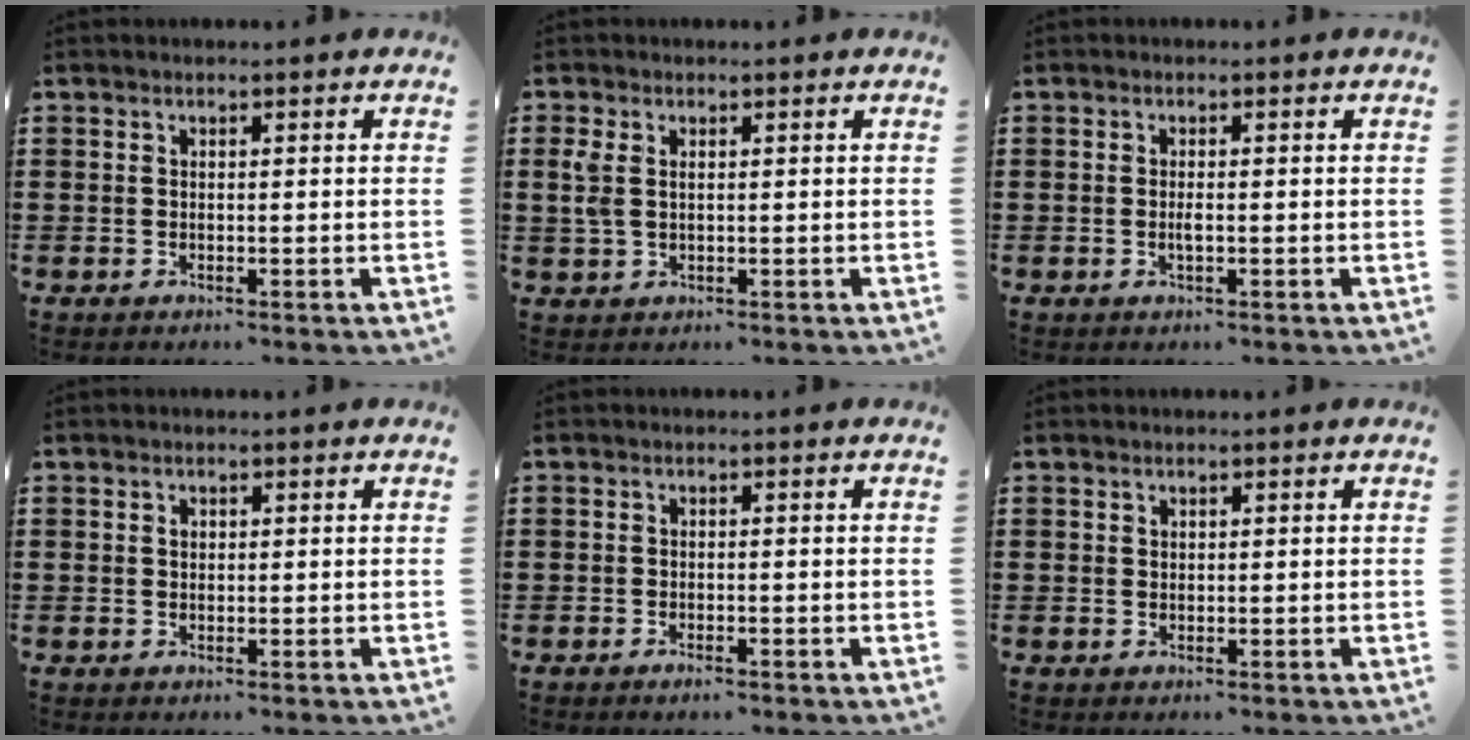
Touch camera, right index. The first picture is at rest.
{"total": 2.7, "force": [0.6, 1.5, 2.1], "torque": [-0.052, 0.005, 0.008]}
{"total": 1.3, "force": [-0.3, 0.4, 1.3], "torque": [-0.032, -0.003, -0.008]}
{"total": 0.8, "force": [0.3, 0.6, 0.4], "torque": [-0.010, 0.004, 0.005]}
{"total": 0.8, "force": [-0.7, 0.1, 0.4], "torque": [-0.012, -0.008, -0.011]}
{"total": 0.6, "force": [0.4, 0.5, 0.1], "torque": [-0.002, 0.002, 0.008]}